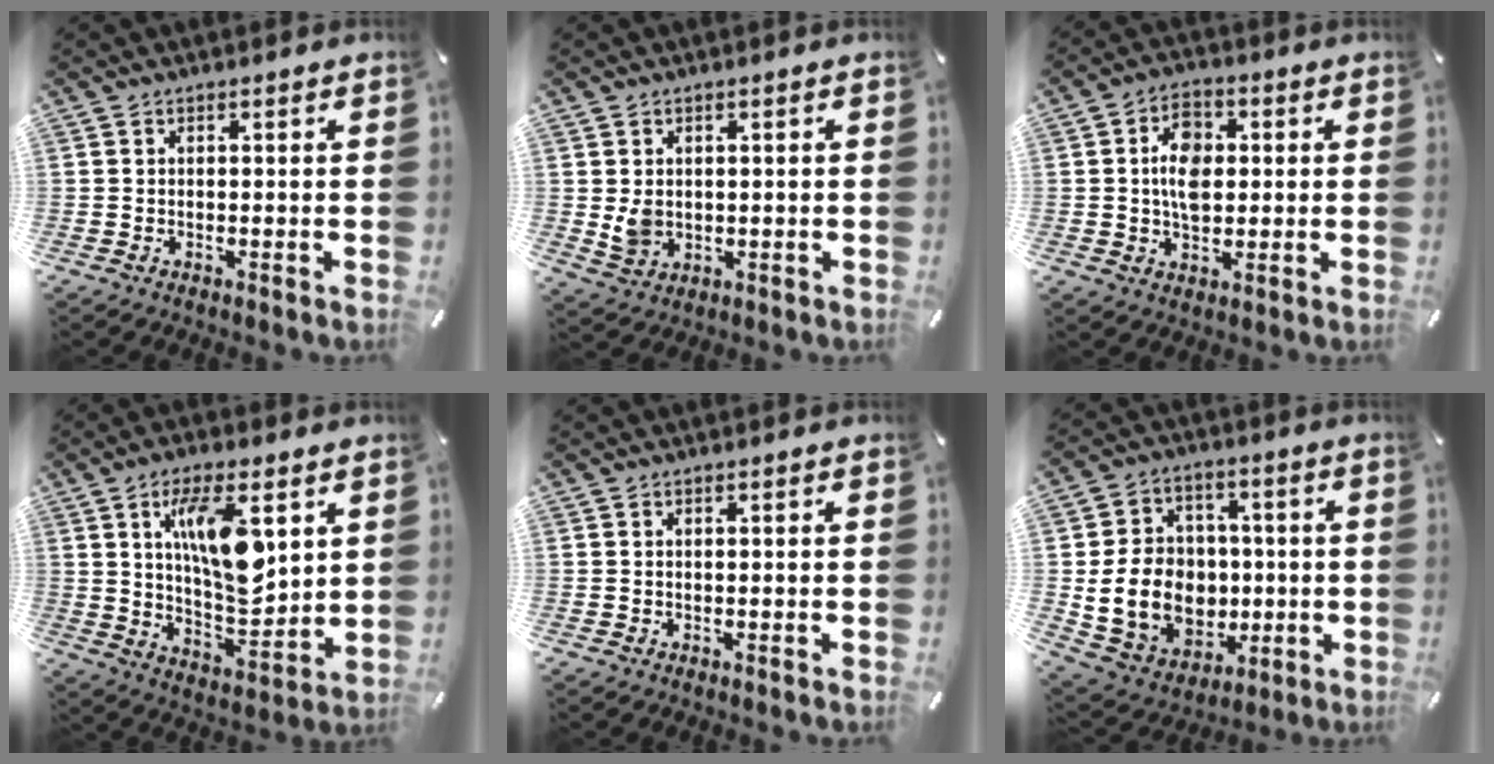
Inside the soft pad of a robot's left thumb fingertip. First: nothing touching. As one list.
[{"total": 4.2, "force": [0.5, 3.8, 1.8], "torque": [-0.034, -0.005, 0.007]}, {"total": 8.6, "force": [0.7, 6.2, 5.9], "torque": [-0.102, 0.006, 0.010]}, {"total": 14.8, "force": [5.9, 6.1, 12.1], "torque": [-0.218, -0.026, 0.094]}, {"total": 0.0}, {"total": 15.6, "force": [-1.3, 13.4, 7.9], "torque": [-0.159, 0.006, -0.010]}]